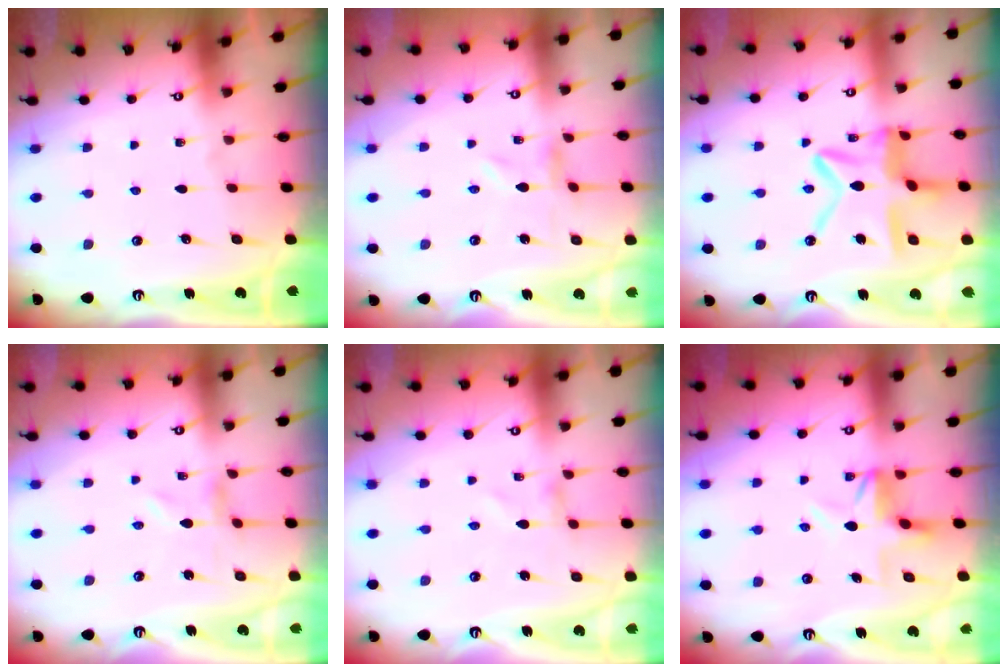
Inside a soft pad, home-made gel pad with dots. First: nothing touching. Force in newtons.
{"total": 0.0}
{"total": 14.4, "press": 14.3, "slide": 1.3}
{"total": 0.0}
{"total": 0.9, "press": 0.9, "slide": 0.1}
{"total": 3.9, "press": 3.9, "slide": 0.4}